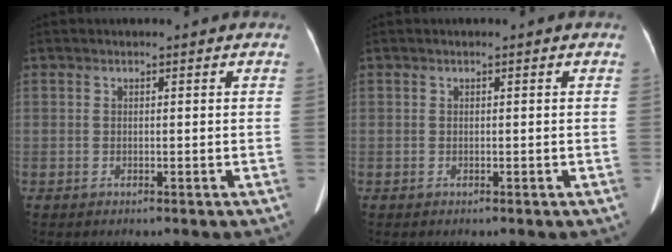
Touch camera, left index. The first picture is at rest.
{"total": 0.0}